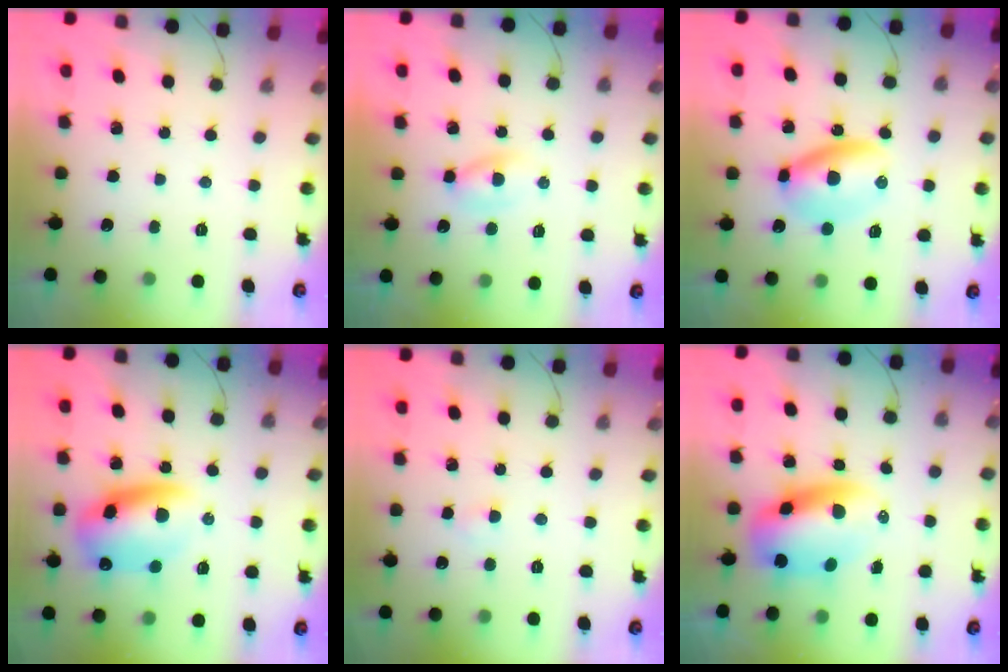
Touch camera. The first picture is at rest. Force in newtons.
{"total": 2.7, "press": 2.5, "slide": 1.1}
{"total": 6.6, "press": 6.3, "slide": 1.9}
{"total": 14.1, "press": 13.7, "slide": 3.3}
{"total": 2.2, "press": 2.1, "slide": 0.8}
{"total": 10.7, "press": 10.4, "slide": 2.7}